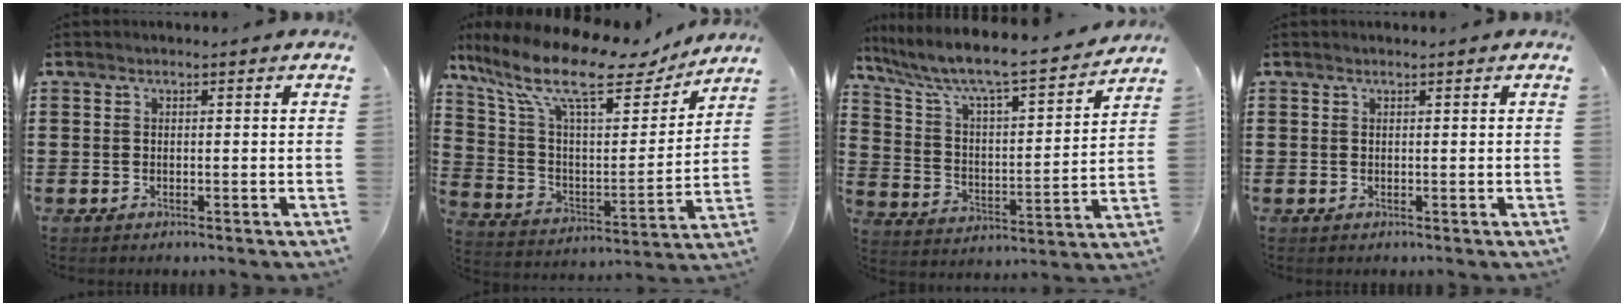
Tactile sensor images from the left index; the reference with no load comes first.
{"total": 14.3, "force": [10.1, 3.8, 9.3], "torque": [-0.216, -0.057, 0.167]}
{"total": 6.7, "force": [5.7, 0.6, 3.5], "torque": [-0.097, -0.051, 0.086]}
{"total": 0.0}